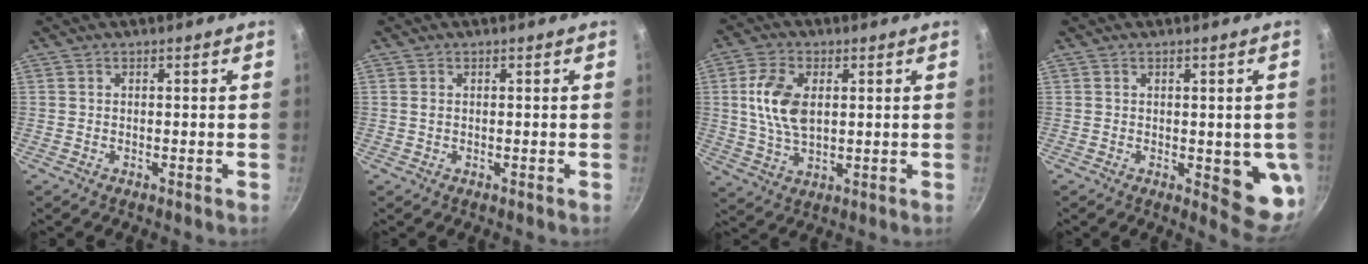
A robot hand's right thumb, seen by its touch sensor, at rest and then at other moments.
{"total": 0.7, "force": [0.1, 0.5, 0.4], "torque": [-0.008, 0.001, 0.001]}
{"total": 10.1, "force": [1.8, 6.0, 8.0], "torque": [-0.147, -0.004, 0.035]}
{"total": 8.4, "force": [-0.7, 3.4, 7.6], "torque": [-0.064, -0.013, -0.004]}